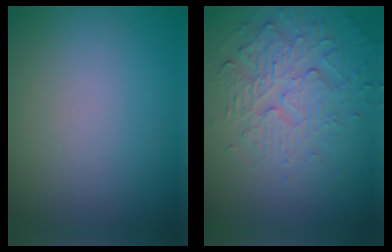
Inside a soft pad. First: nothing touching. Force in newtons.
{"total": 5.5, "press": 3.4, "slide": 4.3}